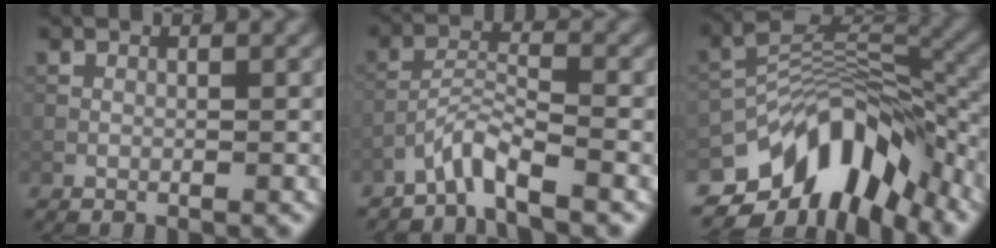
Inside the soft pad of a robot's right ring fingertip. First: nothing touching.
{"total": 3.1, "force": [-2.7, 0.1, 1.5], "torque": [-0.029, 0.008, -0.062]}
{"total": 11.6, "force": [-7.1, 5.9, 6.9], "torque": [-0.102, 0.012, -0.132]}